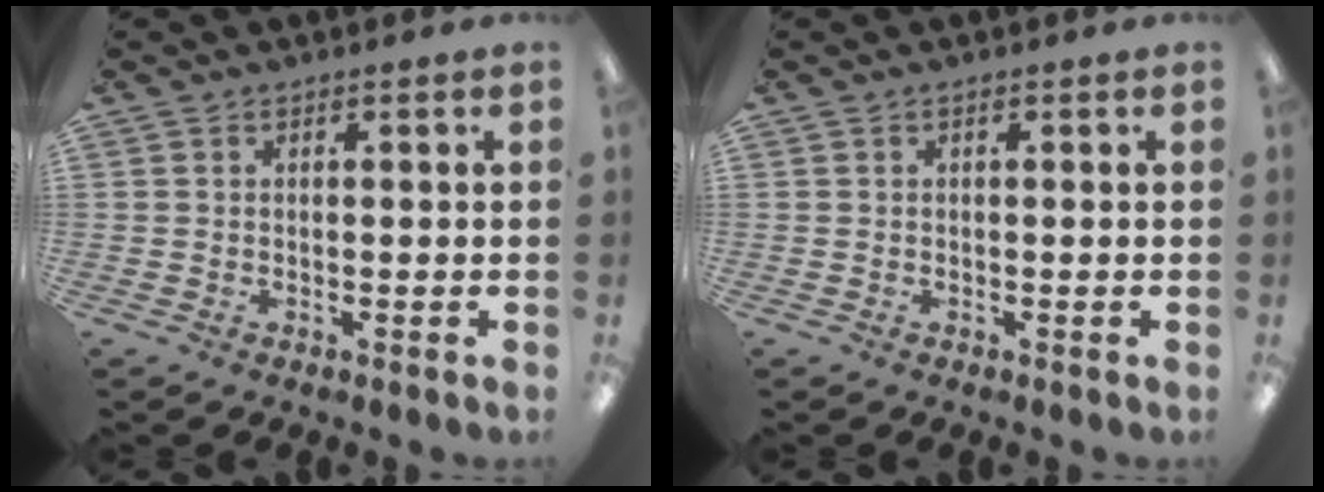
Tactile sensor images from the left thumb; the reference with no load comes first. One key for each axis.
{"total": 0.0}